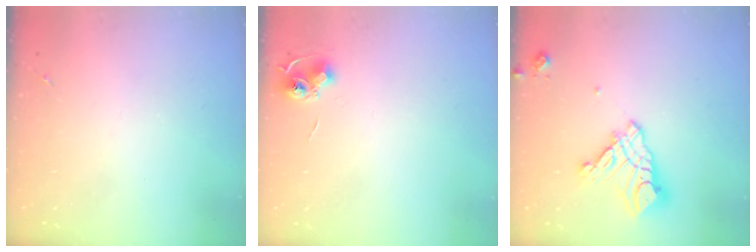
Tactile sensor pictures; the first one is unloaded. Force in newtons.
{"total": 6.8, "press": 6.8, "slide": 0.7}
{"total": 14.4, "press": 14.3, "slide": 1.5}